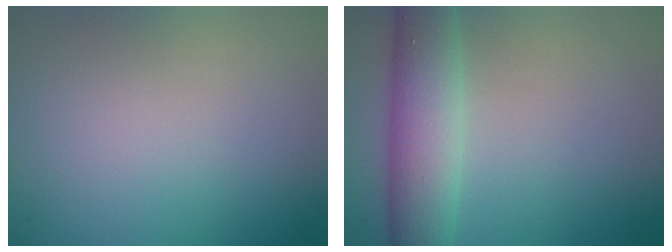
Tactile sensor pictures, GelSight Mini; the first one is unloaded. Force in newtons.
{"total": 6.4, "press": 6.4, "slide": 0.3}